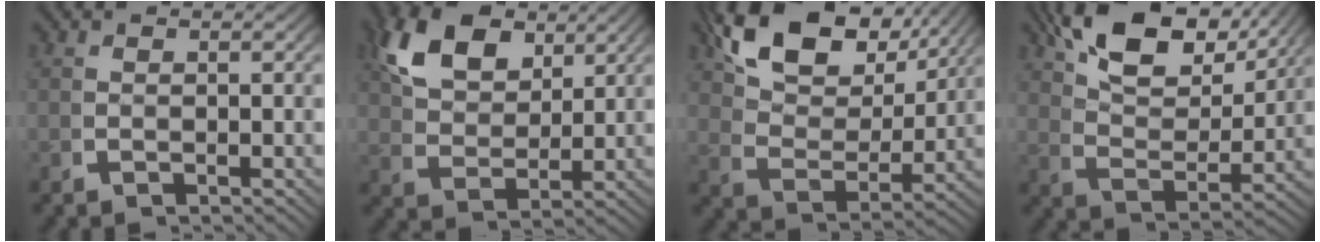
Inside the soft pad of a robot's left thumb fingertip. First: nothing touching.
{"total": 7.8, "force": [4.1, 4.4, 4.9], "torque": [-0.107, -0.002, 0.082]}
{"total": 10.4, "force": [6.4, 4.7, 6.7], "torque": [-0.137, 0.015, 0.110]}
{"total": 9.6, "force": [6.6, 3.5, 6.1], "torque": [-0.118, 0.015, 0.113]}